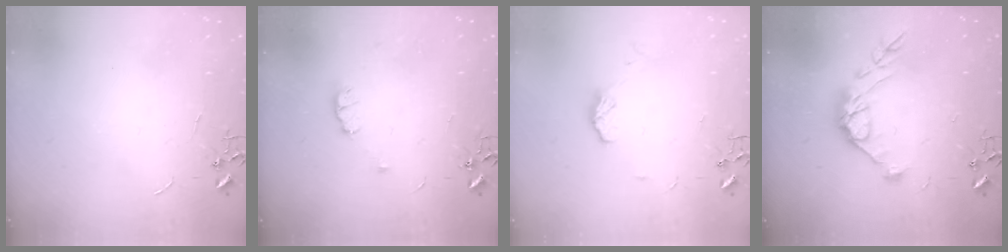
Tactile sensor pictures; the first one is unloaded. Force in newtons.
{"total": 5.3, "press": 5.1, "slide": 1.3}
{"total": 6.5, "press": 6.4, "slide": 0.4}
{"total": 11.6, "press": 11.6, "slide": 0.9}